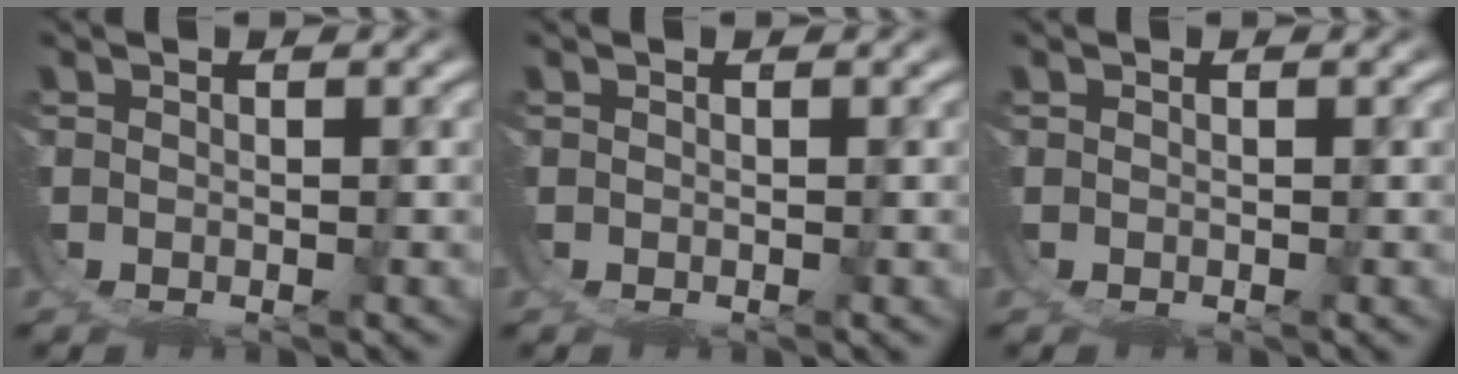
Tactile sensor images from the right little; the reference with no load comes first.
{"total": 0.0}
{"total": 0.0}